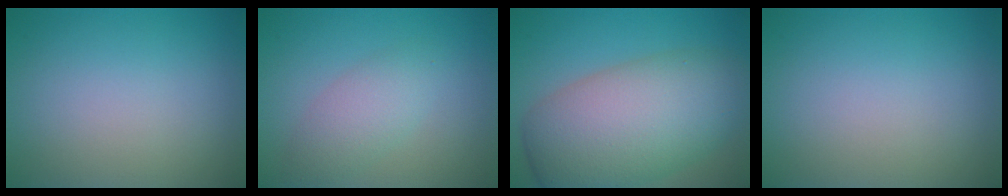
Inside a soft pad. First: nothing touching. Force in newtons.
{"total": 2.8, "press": 2.8, "slide": 0.2}
{"total": 10.5, "press": 10.5, "slide": 0.1}
{"total": 0.0}